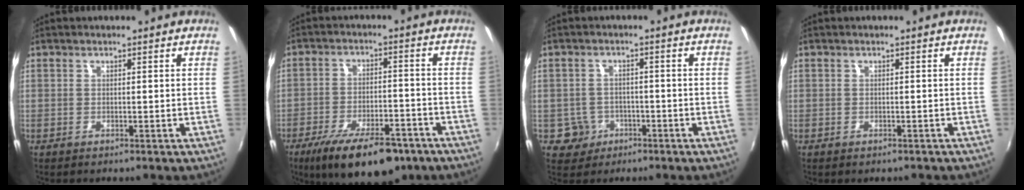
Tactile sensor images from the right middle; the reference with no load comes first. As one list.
[{"total": 16.4, "force": [-11.1, 5.8, 10.5], "torque": [-0.191, -0.025, -0.165]}, {"total": 4.2, "force": [-1.8, 3.8, 0.5], "torque": [-0.020, 0.009, -0.024]}, {"total": 0.5, "force": [-0.5, 0.0, 0.2], "torque": [-0.004, -0.003, -0.006]}]